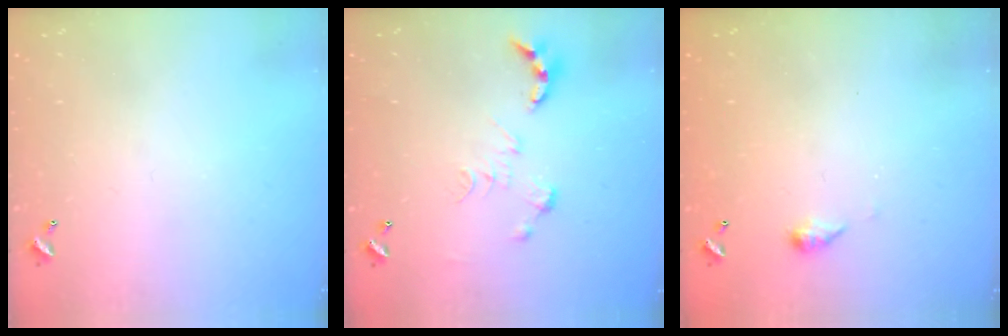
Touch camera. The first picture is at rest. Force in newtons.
{"total": 0.0}
{"total": 3.5, "press": 3.4, "slide": 0.6}